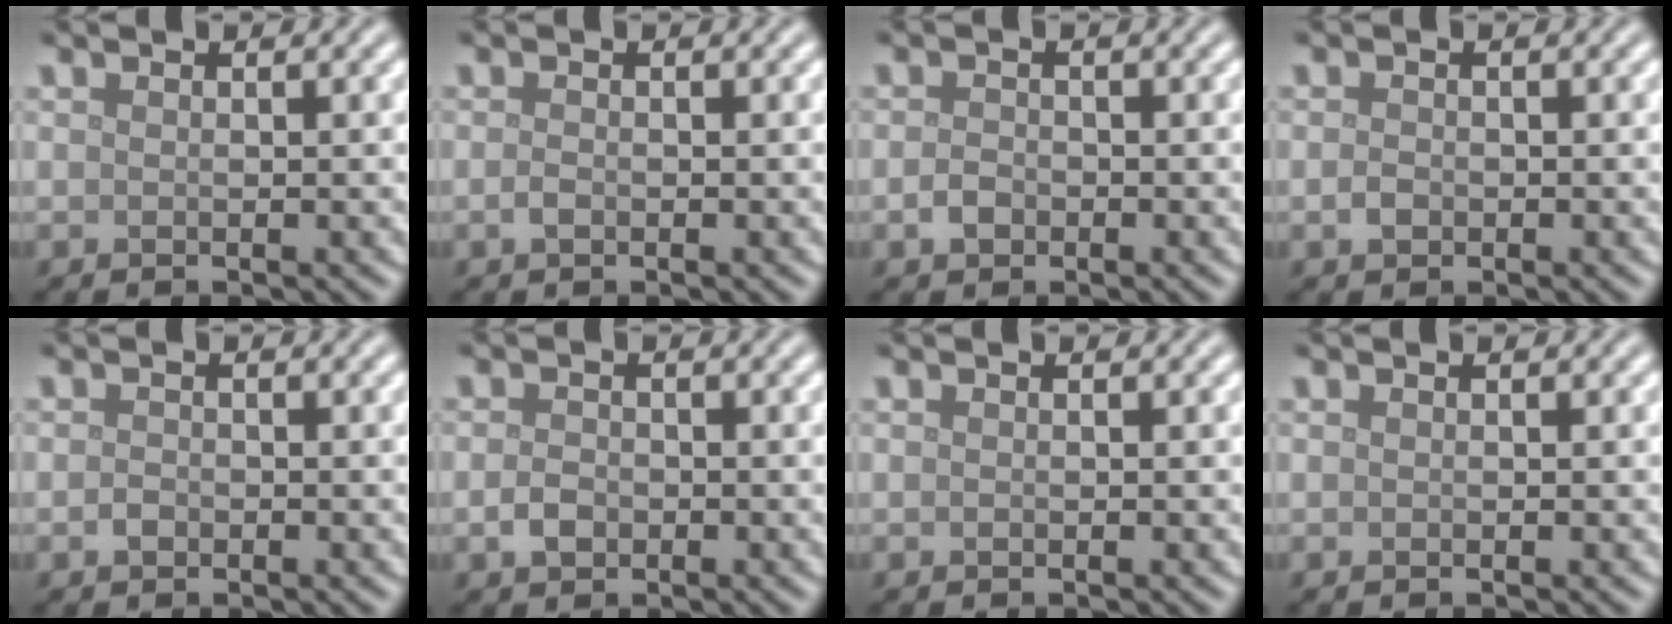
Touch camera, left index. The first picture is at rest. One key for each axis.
{"total": 0.7, "fx": -0.3, "fy": 0.4, "fz": 0.5, "tx": -0.012, "ty": -0.001, "tz": -0.007}
{"total": 1.3, "fx": -0.5, "fy": 1.0, "fz": 0.6, "tx": -0.013, "ty": 0.001, "tz": -0.013}
{"total": 0.9, "fx": -0.3, "fy": 0.7, "fz": 0.5, "tx": -0.011, "ty": -0.001, "tz": -0.008}
{"total": 0.7, "fx": -0.3, "fy": 0.6, "fz": 0.3, "tx": -0.008, "ty": -0.001, "tz": -0.008}
{"total": 1.5, "fx": -0.5, "fy": 1.1, "fz": 0.9, "tx": -0.018, "ty": 0.001, "tz": -0.013}
{"total": 0.0}
{"total": 0.0}